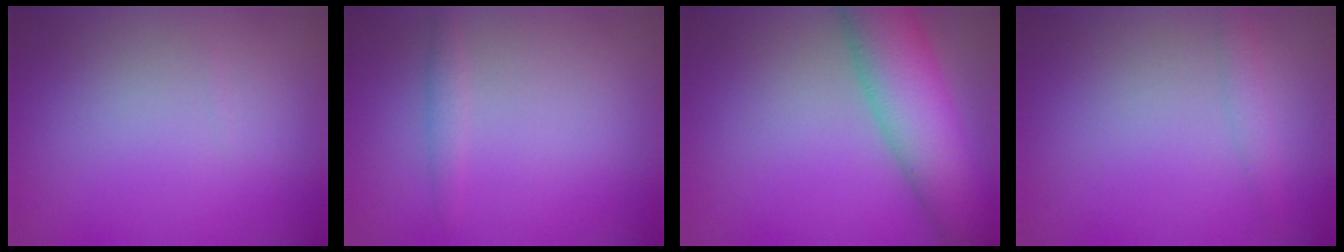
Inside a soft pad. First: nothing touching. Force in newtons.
{"total": 1.1, "press": 1.1, "slide": 0.0}
{"total": 9.1, "press": 9.1, "slide": 0.3}
{"total": 1.4, "press": 1.4, "slide": 0.1}